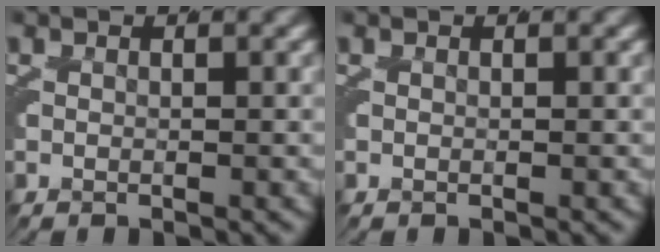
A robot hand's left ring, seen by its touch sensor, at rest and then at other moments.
{"total": 0.0}